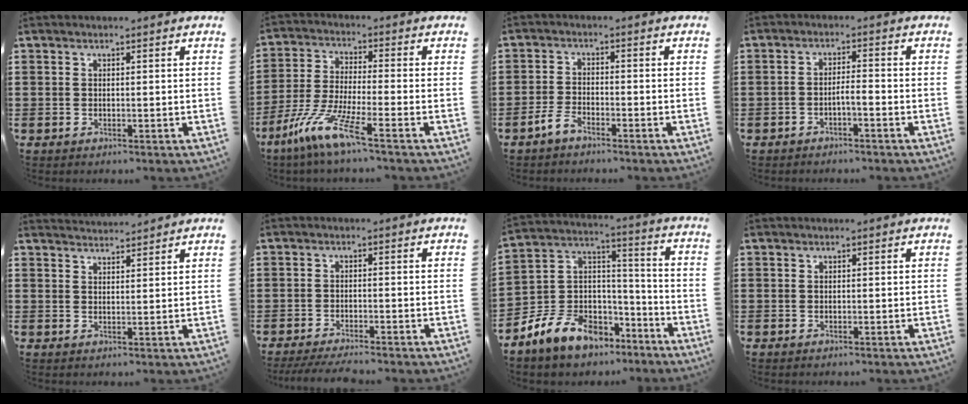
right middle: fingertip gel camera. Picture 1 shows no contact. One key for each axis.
{"total": 9.3, "fx": -6.3, "fy": 0.9, "fz": 6.7, "tx": -0.155, "ty": -0.014, "tz": -0.128}
{"total": 3.4, "fx": -2.7, "fy": 1.1, "fz": 1.7, "tx": -0.045, "ty": 0.005, "tz": -0.057}
{"total": 2.1, "fx": -1.7, "fy": 0.1, "fz": 1.2, "tx": -0.025, "ty": 0.003, "tz": -0.034}
{"total": 2.2, "fx": 2.2, "fy": 0.0, "fz": -0.1, "tx": -0.003, "ty": -0.001, "tz": 0.043}
{"total": 3.4, "fx": -3.3, "fy": 0.1, "fz": 1.0, "tx": -0.023, "ty": -0.004, "tz": -0.067}
{"total": 9.2, "fx": -6.7, "fy": 5.7, "fz": 2.6, "tx": -0.083, "ty": 0.010, "tz": -0.133}
{"total": 0.0}